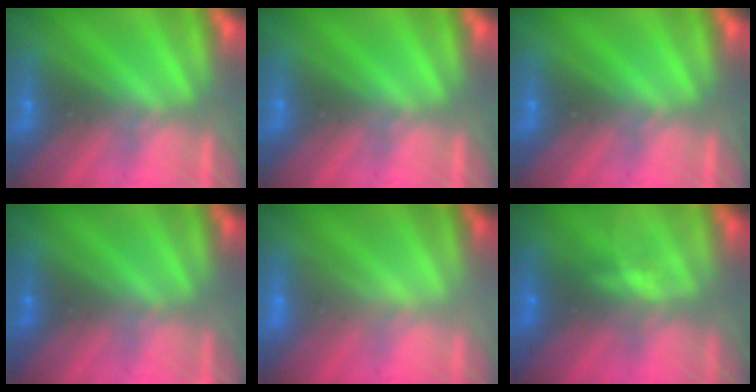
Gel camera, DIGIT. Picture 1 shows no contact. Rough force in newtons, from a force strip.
{"total": 0.0}
{"total": 0.0}
{"total": 2.4}
{"total": 2.2}
{"total": 4.6}